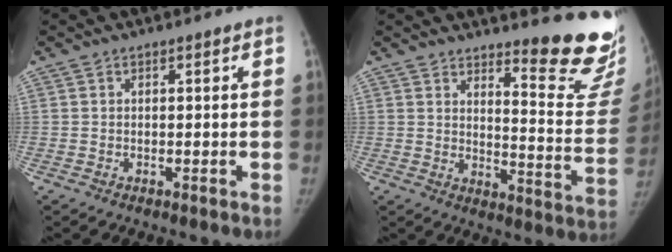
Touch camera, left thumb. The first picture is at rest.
{"total": 16.8, "force": [14.2, 2.6, 8.6], "torque": [-0.074, -0.168, 0.173]}